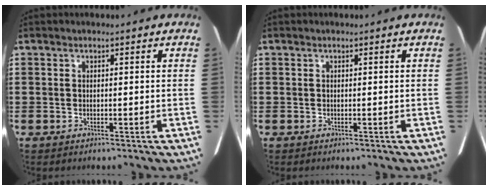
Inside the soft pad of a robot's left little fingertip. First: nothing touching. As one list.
[{"total": 0.0}]